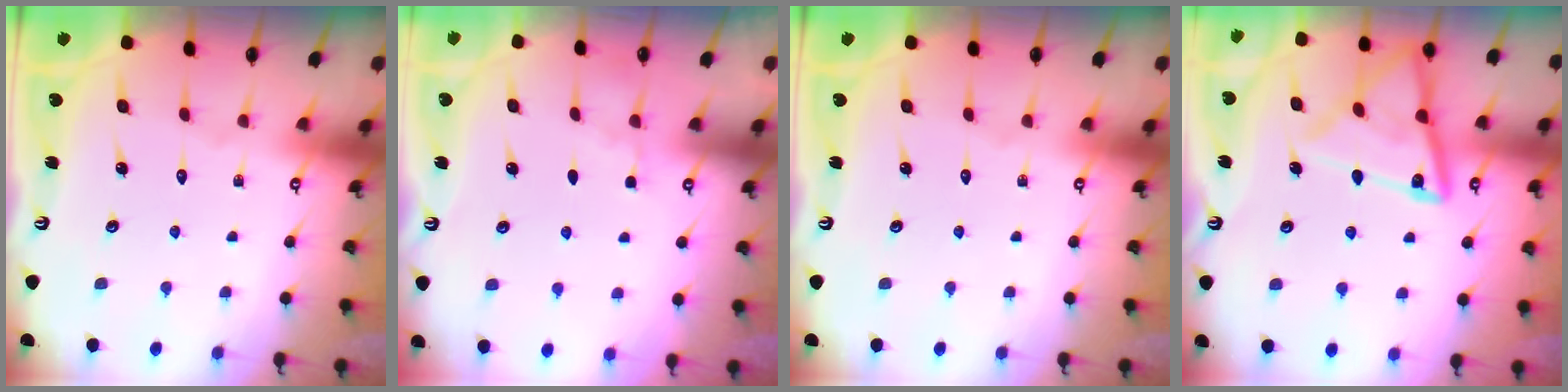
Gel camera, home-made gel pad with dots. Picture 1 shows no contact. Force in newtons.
{"total": 2.1, "press": 2.1, "slide": 0.4}
{"total": 0.0}
{"total": 15.5, "press": 15.5, "slide": 1.3}